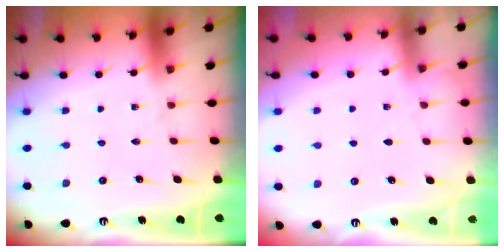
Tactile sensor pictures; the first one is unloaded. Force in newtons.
{"total": 3.4, "press": 3.4, "slide": 0.4}